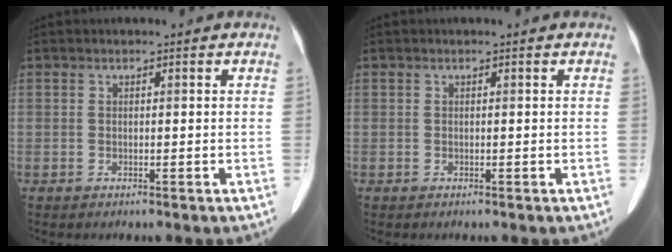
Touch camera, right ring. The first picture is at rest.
{"total": 0.0}